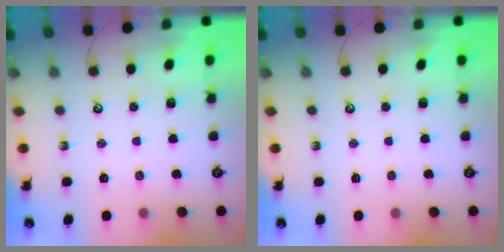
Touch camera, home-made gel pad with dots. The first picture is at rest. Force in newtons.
{"total": 0.0}